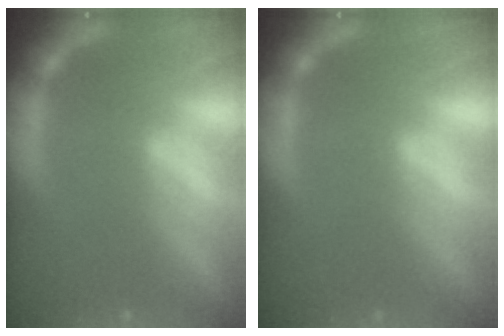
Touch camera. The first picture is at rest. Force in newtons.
{"total": 0.0}